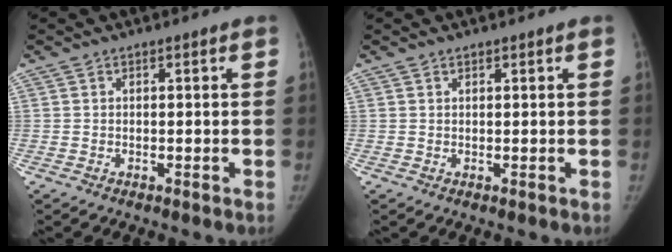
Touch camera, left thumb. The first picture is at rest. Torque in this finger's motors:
{"motor_torque": [-0.19, -0.10, -0.24, 0.31, 0.01]}